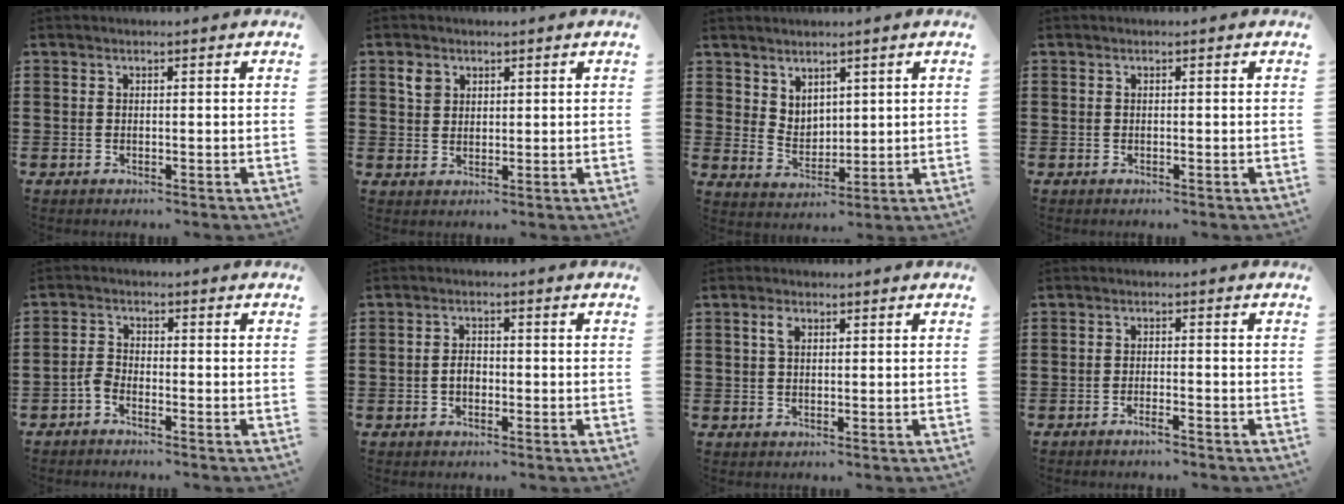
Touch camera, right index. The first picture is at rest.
{"total": 2.6, "force": [1.5, 2.0, 0.9], "torque": [-0.024, 0.009, 0.027]}
{"total": 4.2, "force": [3.4, 2.4, 0.2], "torque": [-0.016, 0.001, 0.066]}
{"total": 0.0}
{"total": 2.2, "force": [-1.7, 0.8, 1.1], "torque": [-0.037, 0.000, -0.039]}
{"total": 2.2, "force": [-0.6, 1.4, 1.6], "torque": [-0.032, 0.004, -0.012]}
{"total": 2.3, "force": [0.9, 1.2, 1.7], "torque": [-0.037, 0.007, 0.016]}
{"total": 1.7, "force": [-1.4, 0.0, 0.9], "torque": [-0.015, 0.000, -0.026]}